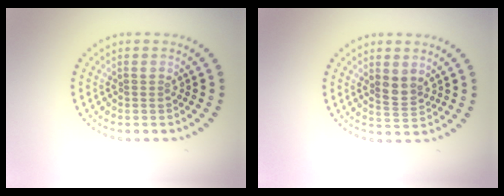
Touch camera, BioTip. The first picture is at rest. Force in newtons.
{"total": 2.0, "press": 1.8, "slide": 0.8}